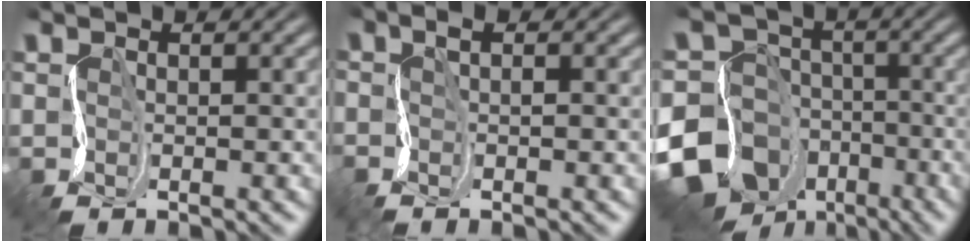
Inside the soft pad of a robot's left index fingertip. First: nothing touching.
{"total": 1.0, "force": [-0.6, -0.3, 0.7], "torque": [-0.020, 0.003, -0.013]}
{"total": 18.6, "force": [-10.2, 14.4, 5.8], "torque": [-0.141, -0.059, -0.195]}